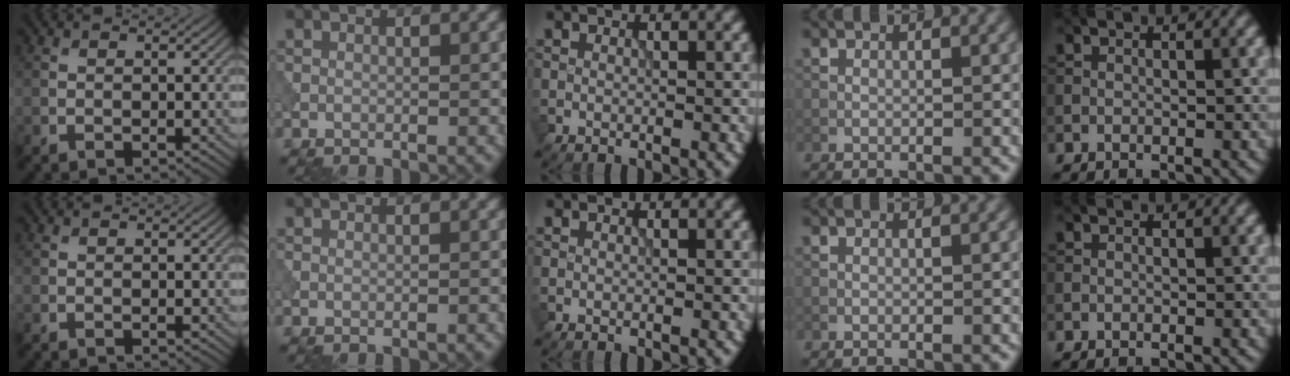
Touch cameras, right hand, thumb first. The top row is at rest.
{}